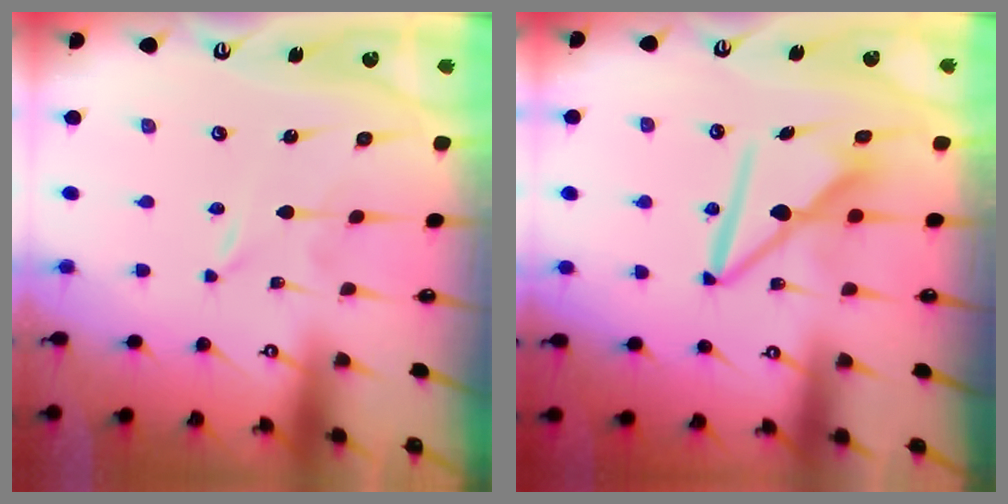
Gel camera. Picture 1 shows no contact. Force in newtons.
{"total": 9.5, "press": 9.4, "slide": 0.7}